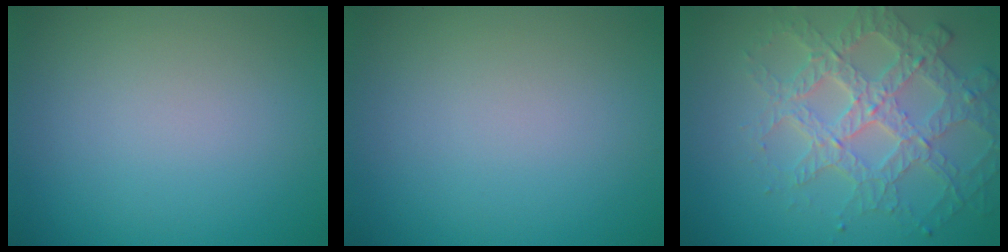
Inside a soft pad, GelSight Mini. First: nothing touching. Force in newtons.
{"total": 0.0}
{"total": 4.5, "press": 4.3, "slide": 1.2}